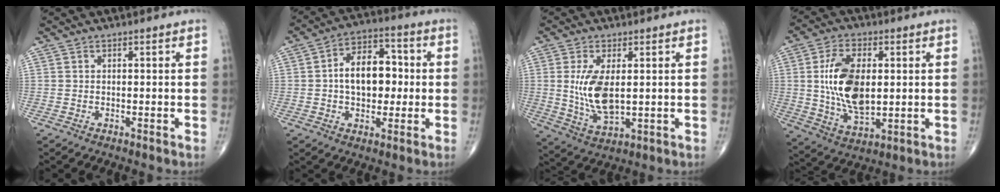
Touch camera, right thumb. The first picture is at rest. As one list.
[{"total": 11.9, "force": [0.3, 7.6, 9.2], "torque": [-0.115, 0.024, -0.001]}, {"total": 9.6, "force": [1.0, 4.4, 8.5], "torque": [-0.170, -0.017, 0.032]}, {"total": 14.3, "force": [1.5, 7.7, 12.0], "torque": [-0.217, -0.010, 0.035]}]